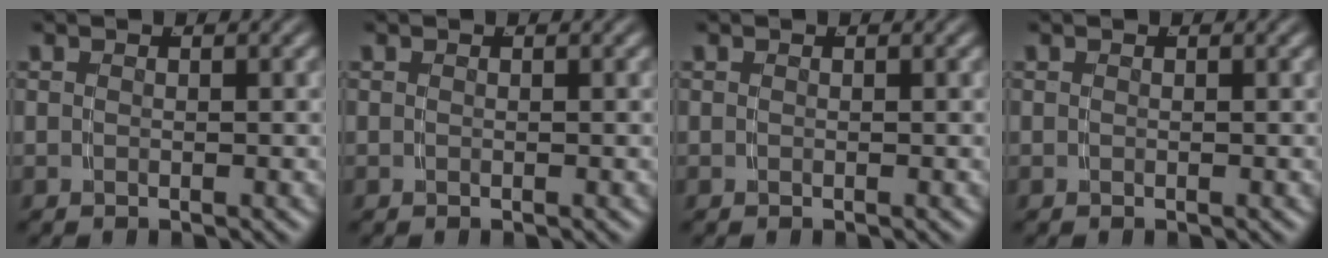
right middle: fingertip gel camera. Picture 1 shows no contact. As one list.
[{"total": 0.0}, {"total": 0.0}, {"total": 0.0}]